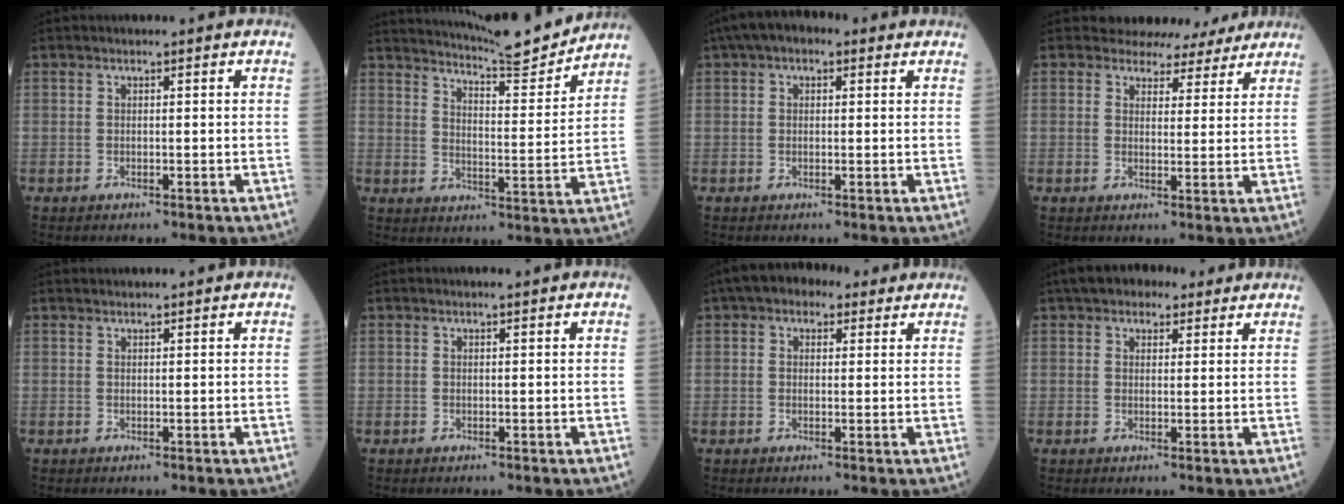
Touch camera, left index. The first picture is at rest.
{"total": 13.0, "force": [12.6, -0.6, 3.2], "torque": [-0.057, -0.025, 0.181]}
{"total": 5.6, "force": [3.1, 2.9, 3.6], "torque": [-0.066, 0.038, 0.046]}
{"total": 7.2, "force": [6.6, 2.9, -0.1], "torque": [0.016, 0.002, 0.065]}
{"total": 2.3, "force": [2.3, 0.2, 0.5], "torque": [-0.009, 0.021, 0.034]}
{"total": 0.7, "force": [0.6, 0.0, 0.2], "torque": [-0.011, -0.004, 0.012]}
{"total": 6.4, "force": [4.2, 3.5, 3.3], "torque": [-0.052, 0.040, 0.064]}
{"total": 7.1, "force": [5.4, 3.4, 3.0], "torque": [-0.039, 0.034, 0.084]}